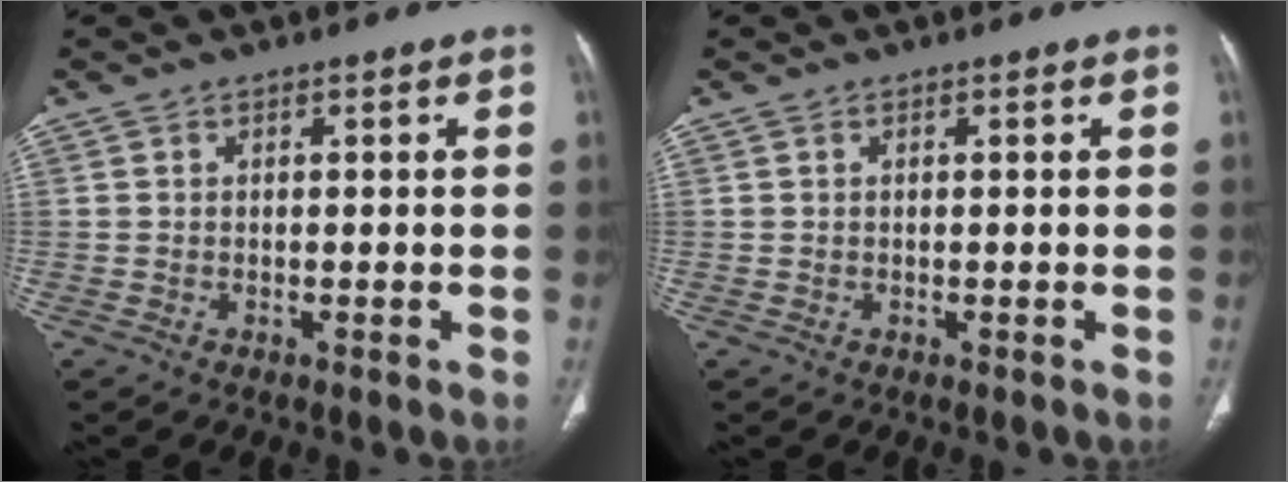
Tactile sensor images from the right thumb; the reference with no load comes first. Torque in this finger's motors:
{"motor_torque": [0.00, 0.00, 0.05, -0.05, 0.00]}